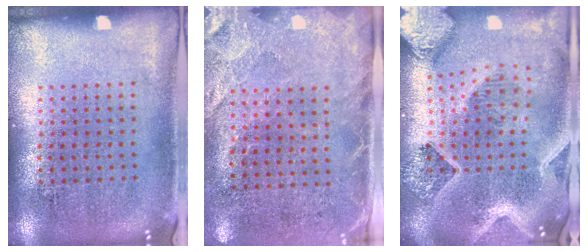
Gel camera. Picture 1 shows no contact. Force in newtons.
{"total": 2.7, "press": 2.2, "slide": 1.6}
{"total": 3.3, "press": 2.8, "slide": 1.8}